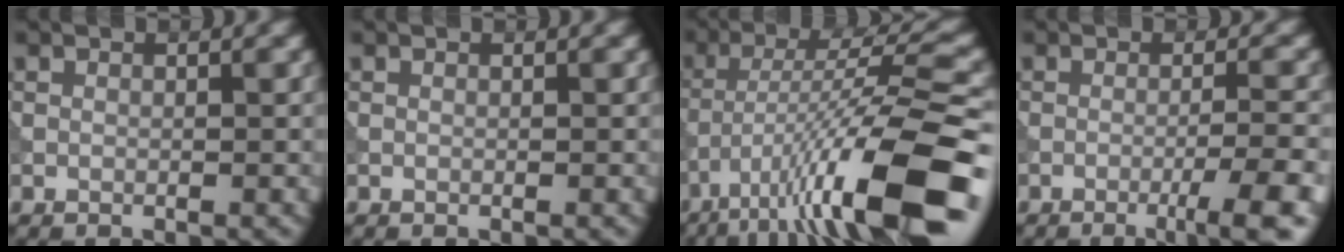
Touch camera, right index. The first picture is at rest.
{"total": 0.0}
{"total": 13.0, "force": [-6.8, 2.2, 10.9], "torque": [-0.181, 0.015, -0.105]}
{"total": 5.2, "force": [-2.4, 0.7, 4.6], "torque": [-0.060, 0.004, -0.043]}